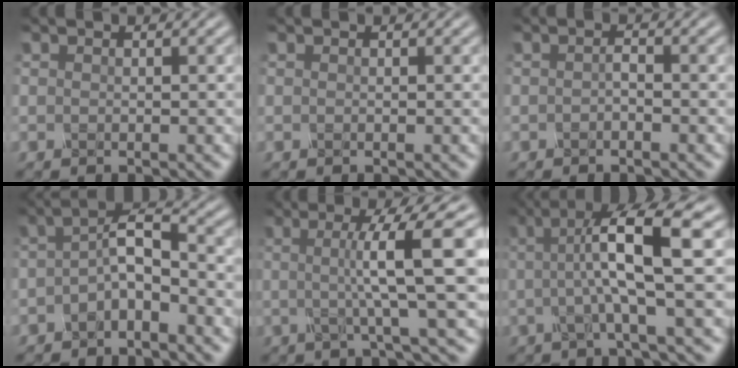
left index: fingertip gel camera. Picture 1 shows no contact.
{"total": 0.0}
{"total": 0.8, "force": [-0.4, 0.3, 0.7], "torque": [-0.014, 0.001, -0.007]}
{"total": 3.5, "force": [-1.3, 1.2, 3.1], "torque": [-0.059, 0.013, -0.031]}
{"total": 8.2, "force": [0.8, 1.1, 8.1], "torque": [-0.119, 0.013, 0.011]}
{"total": 8.0, "force": [1.0, 1.2, 7.8], "torque": [-0.124, 0.011, 0.015]}